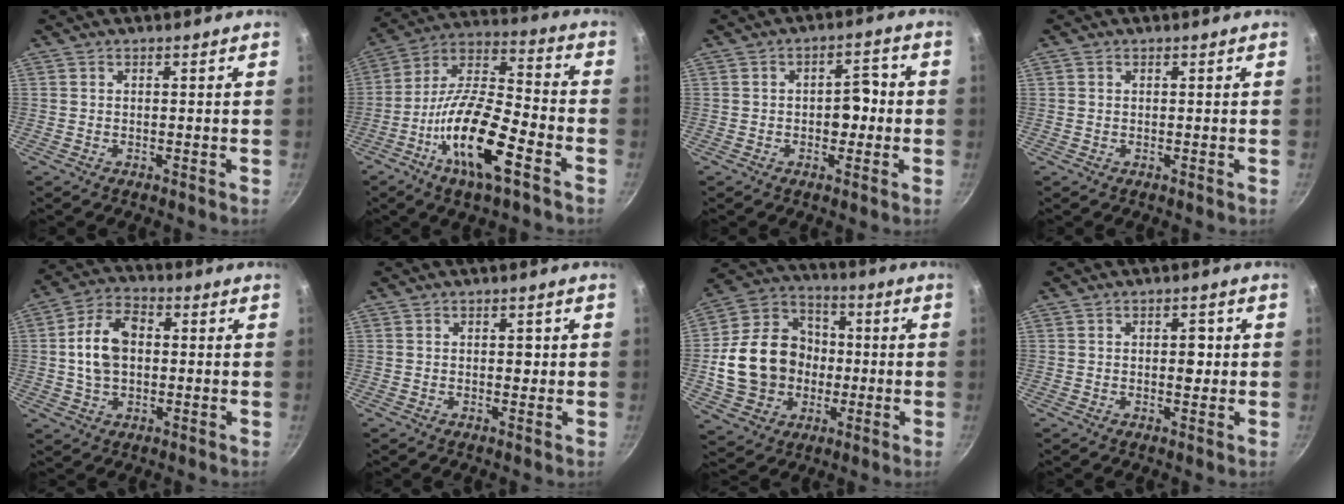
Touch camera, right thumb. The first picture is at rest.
{"total": 18.1, "force": [-8.1, 5.9, 15.1], "torque": [-0.273, 0.043, -0.163]}
{"total": 5.1, "force": [-0.7, 3.3, 3.8], "torque": [-0.015, 0.017, -0.011]}
{"total": 0.6, "force": [0.1, 0.5, 0.2], "torque": [-0.004, 0.002, 0.001]}
{"total": 10.5, "force": [0.6, 7.0, 7.8], "torque": [-0.125, 0.022, 0.003]}
{"total": 1.4, "force": [0.2, 1.0, 1.0], "torque": [-0.005, 0.002, 0.004]}
{"total": 19.6, "force": [-1.5, 16.3, 10.8], "torque": [-0.159, 0.036, -0.023]}
{"total": 2.9, "force": [0.2, 1.8, 2.3], "torque": [-0.020, 0.002, 0.002]}